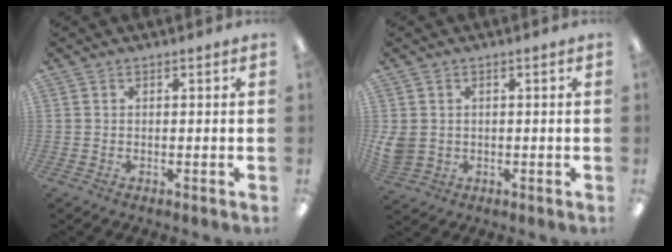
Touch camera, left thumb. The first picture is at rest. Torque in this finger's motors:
{"motor_torque": [-0.09, 0.23, 0.22, -0.11, 0.02]}